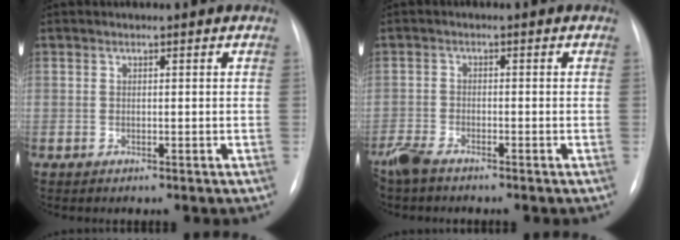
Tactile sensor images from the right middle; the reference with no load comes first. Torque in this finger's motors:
{"motor_torque": [1.12, -1.02, 0.43, 0.14]}